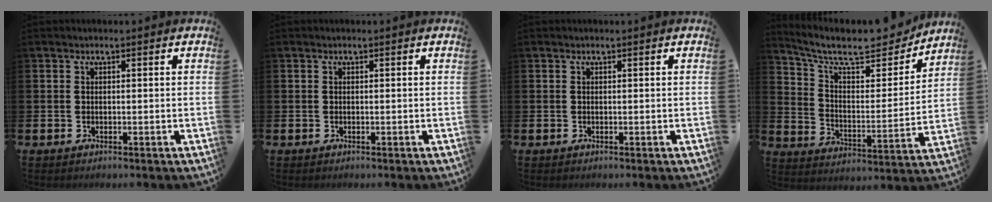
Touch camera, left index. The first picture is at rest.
{"total": 0.0}
{"total": 0.0}
{"total": 9.7, "force": [8.5, 2.9, 3.7], "torque": [-0.097, -0.065, 0.143]}